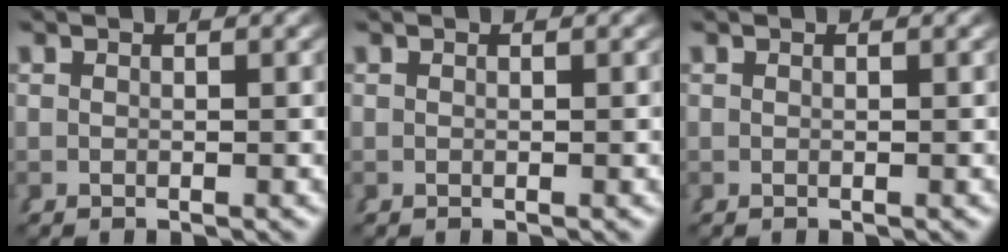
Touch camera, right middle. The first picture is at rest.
{"total": 0.0}
{"total": 0.0}